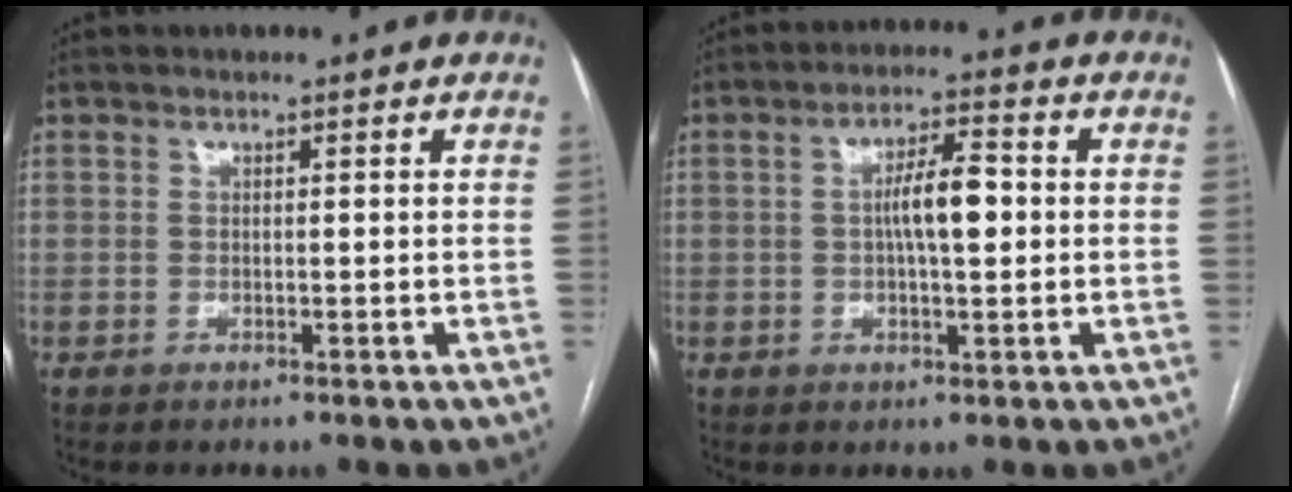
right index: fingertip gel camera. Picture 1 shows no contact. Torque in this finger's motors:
{"motor_torque": [1.25, 0.10, 0.65, 0.13]}